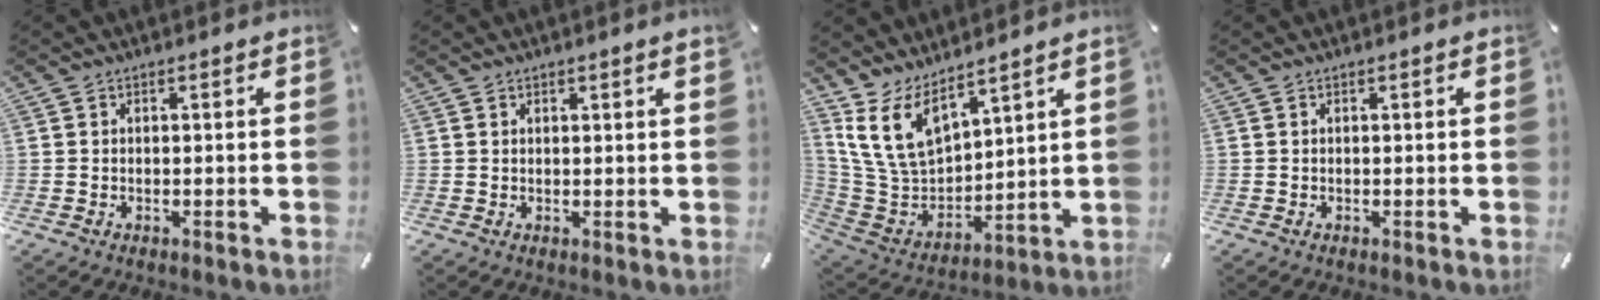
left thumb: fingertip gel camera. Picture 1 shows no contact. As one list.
[{"total": 0.6, "force": [0.6, -0.1, 0.1], "torque": [-0.001, -0.001, 0.011]}, {"total": 13.0, "force": [8.2, 7.6, 6.7], "torque": [-0.156, -0.047, 0.161]}, {"total": 0.0}]